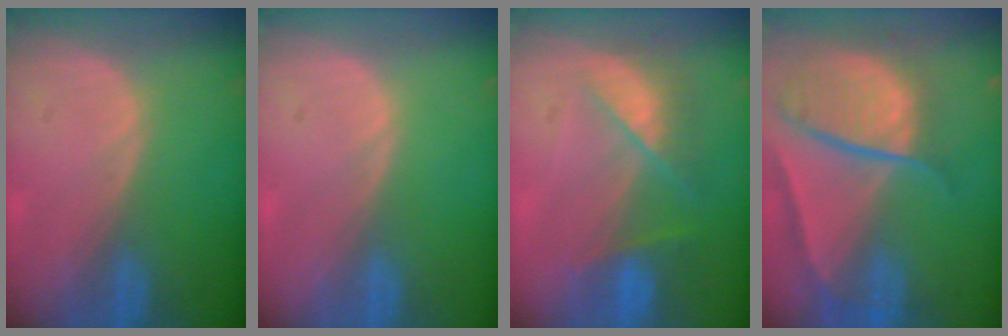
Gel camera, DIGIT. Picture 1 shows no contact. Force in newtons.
{"total": 0.0}
{"total": 7.3, "press": 6.5, "slide": 3.2}
{"total": 10.6, "press": 8.9, "slide": 5.8}